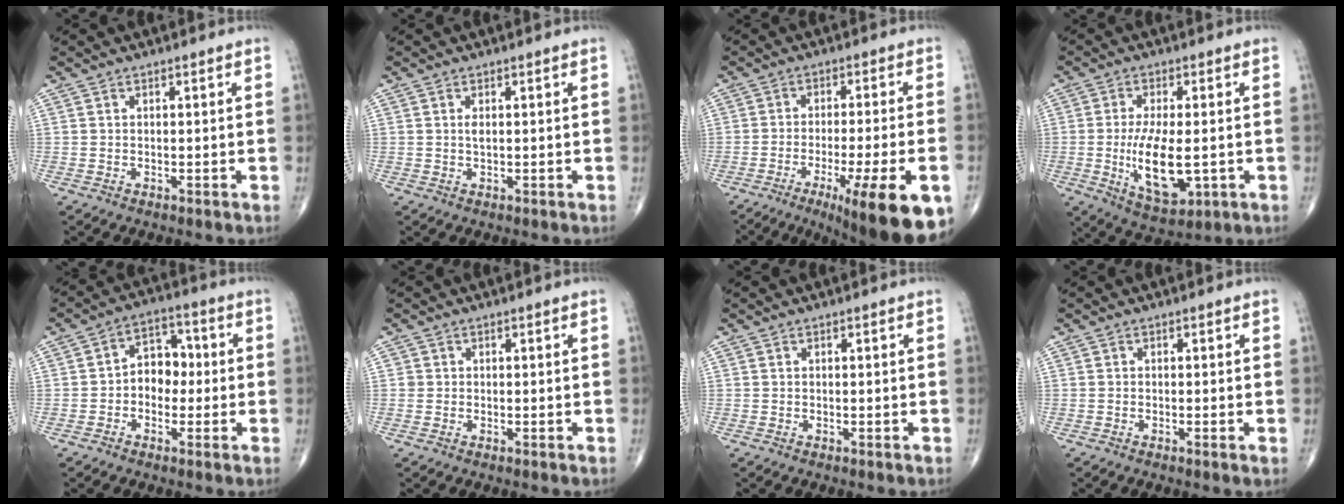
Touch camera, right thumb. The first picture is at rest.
{"total": 1.1, "force": [0.2, 0.5, 1.0], "torque": [-0.020, 0.000, 0.006]}
{"total": 18.4, "force": [-9.2, 3.3, 15.5], "torque": [-0.174, 0.009, -0.132]}
{"total": 11.9, "force": [-1.7, 5.1, 10.7], "torque": [-0.188, -0.018, -0.019]}
{"total": 8.1, "force": [-0.6, 6.2, 5.1], "torque": [-0.041, 0.031, -0.024]}
{"total": 0.8, "force": [0.0, 0.8, 0.0], "torque": [0.006, 0.004, -0.001]}
{"total": 0.0}
{"total": 0.8, "force": [-0.2, 0.0, 0.7], "torque": [-0.018, -0.003, -0.006]}